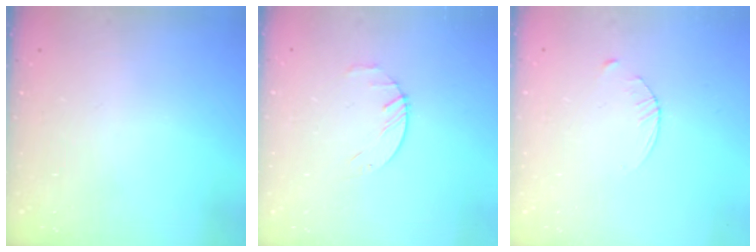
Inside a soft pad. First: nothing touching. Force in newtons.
{"total": 2.7, "press": 2.6, "slide": 0.3}
{"total": 2.9, "press": 2.9, "slide": 0.4}